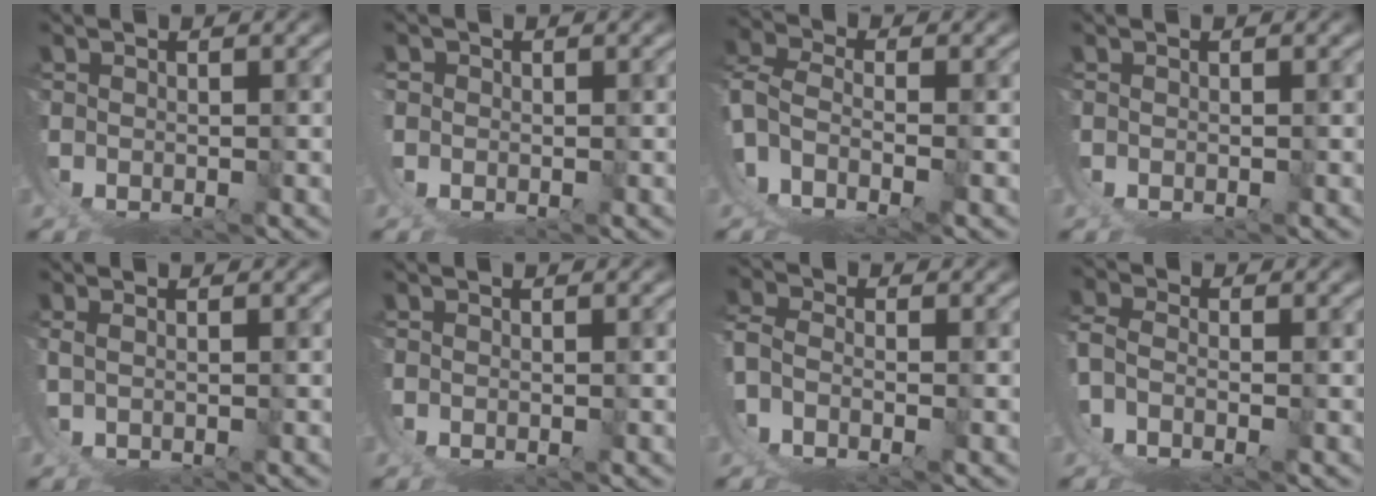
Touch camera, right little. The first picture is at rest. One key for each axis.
{"total": 0.8, "fx": 0.1, "fy": 0.7, "fz": 0.2, "tx": -0.008, "ty": -0.002, "tz": 0.001}
{"total": 6.8, "fx": -2.2, "fy": 4.5, "fz": 4.6, "tx": -0.117, "ty": -0.037, "tz": -0.029}
{"total": 0.0}
{"total": 1.7, "fx": 0.7, "fy": -1.5, "fz": 0.5, "tx": -0.010, "ty": 0.001, "tz": 0.021}
{"total": 0.0}
{"total": 3.3, "fx": -1.2, "fy": 2.0, "fz": 2.3, "tx": -0.052, "ty": -0.009, "tz": -0.024}
{"total": 3.0, "fx": -1.1, "fy": 1.6, "fz": 2.2, "tx": -0.049, "ty": -0.008, "tz": -0.021}